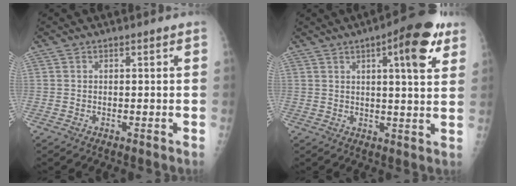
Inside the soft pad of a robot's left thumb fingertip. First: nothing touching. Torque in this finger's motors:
{"motor_torque": [0.11, 0.29, -0.21, -0.13, 0.10]}